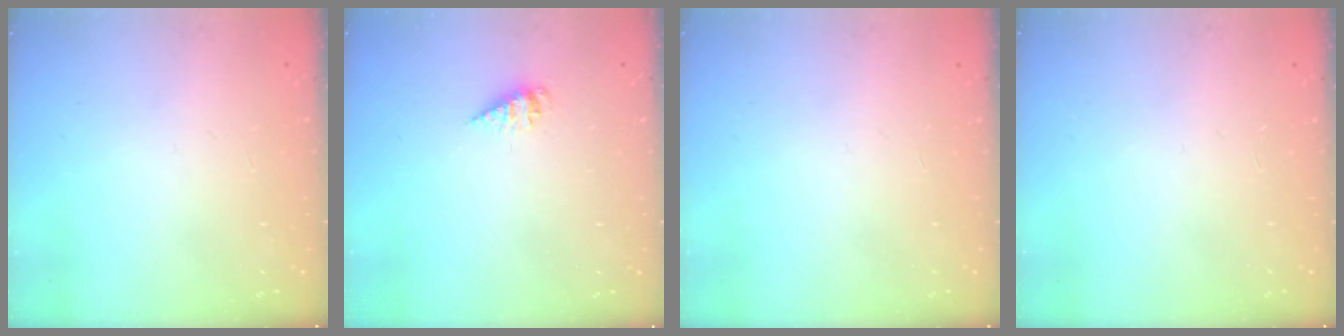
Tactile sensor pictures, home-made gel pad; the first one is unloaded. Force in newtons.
{"total": 2.1, "press": 2.1, "slide": 0.2}
{"total": 0.0}
{"total": 0.0}